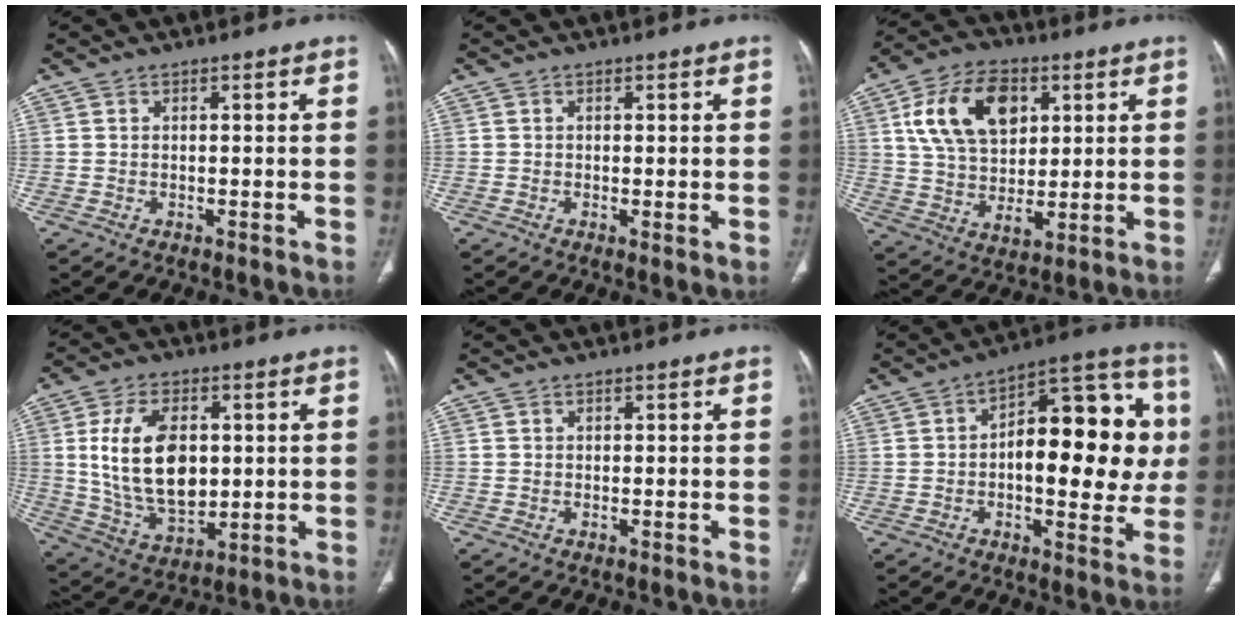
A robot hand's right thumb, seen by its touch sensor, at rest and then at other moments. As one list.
[{"total": 1.0, "force": [-0.1, 0.2, 1.0], "torque": [-0.020, -0.007, -0.002]}, {"total": 17.3, "force": [5.6, 11.2, 11.9], "torque": [-0.182, -0.013, 0.105]}, {"total": 16.7, "force": [2.2, 10.1, 13.0], "torque": [-0.213, -0.014, 0.053]}, {"total": 0.0}, {"total": 21.2, "force": [0.8, 10.0, 18.7], "torque": [-0.214, 0.030, 0.005]}]